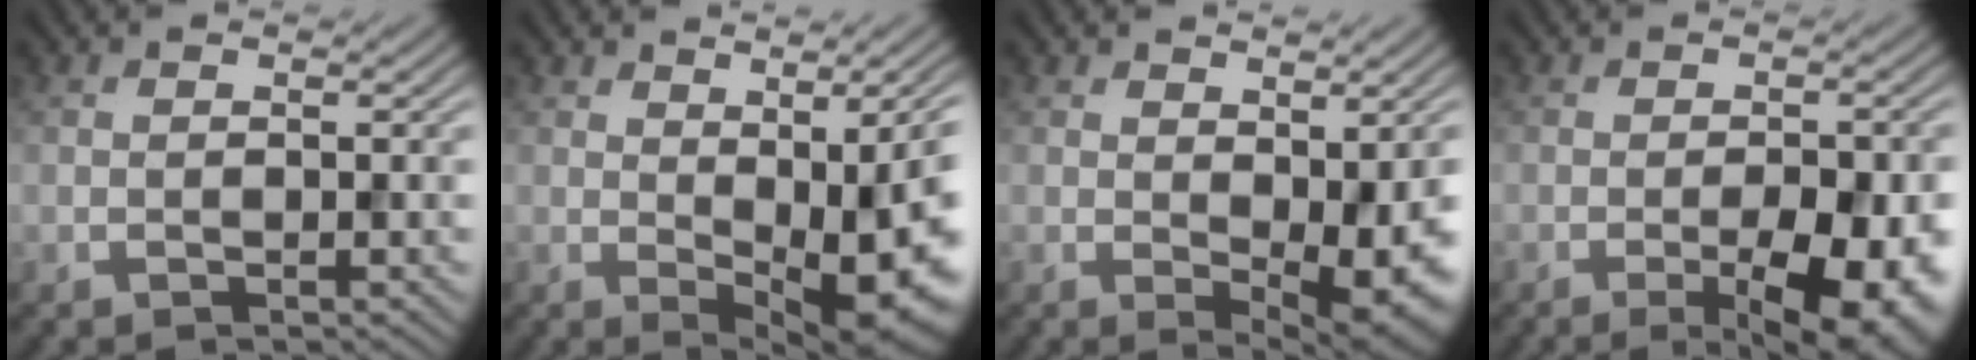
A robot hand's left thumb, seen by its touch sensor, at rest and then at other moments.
{"total": 12.3, "force": [-0.4, 4.3, 11.5], "torque": [-0.151, -0.004, 0.013]}
{"total": 7.7, "force": [-0.2, 3.5, 6.9], "torque": [-0.104, -0.016, 0.010]}
{"total": 8.9, "force": [-3.8, 2.7, 7.6], "torque": [-0.117, -0.006, -0.046]}